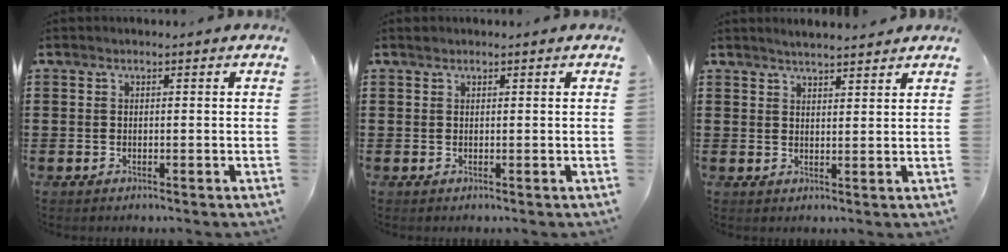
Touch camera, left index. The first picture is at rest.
{"total": 0.5, "force": [0.4, 0.3, 0.1], "torque": [-0.004, 0.002, 0.009]}
{"total": 2.4, "force": [2.3, -0.1, 0.3], "torque": [-0.011, -0.002, 0.044]}